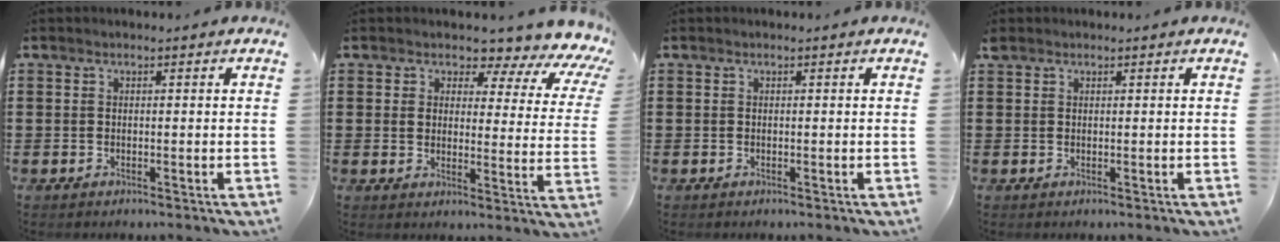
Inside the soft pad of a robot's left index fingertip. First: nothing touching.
{"total": 3.7, "force": [2.6, 2.0, 1.8], "torque": [-0.044, -0.026, 0.032]}
{"total": 0.0}
{"total": 0.8, "force": [0.6, 0.5, 0.3], "torque": [-0.007, 0.004, 0.012]}